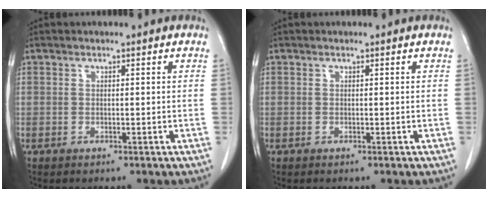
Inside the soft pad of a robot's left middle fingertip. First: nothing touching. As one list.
[{"total": 0.0}]